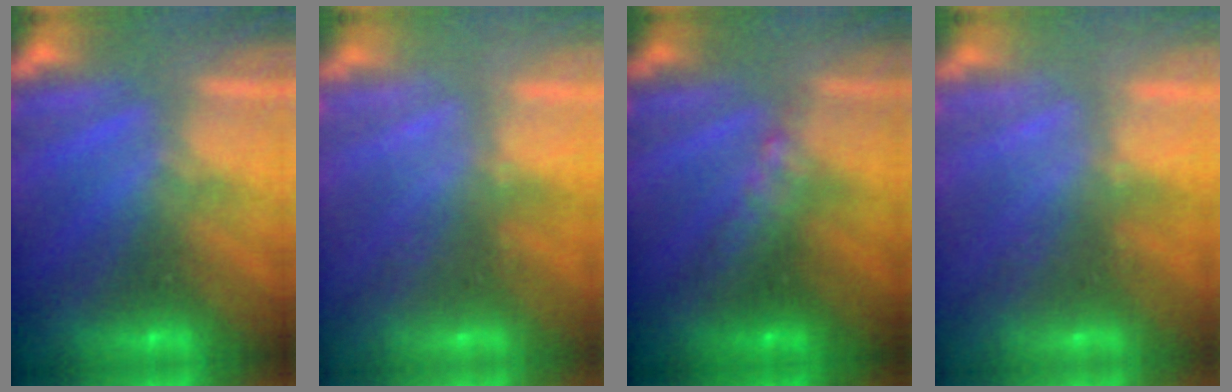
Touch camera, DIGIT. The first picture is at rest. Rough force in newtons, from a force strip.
{"total": 2.3}
{"total": 3.1}
{"total": 2.3}